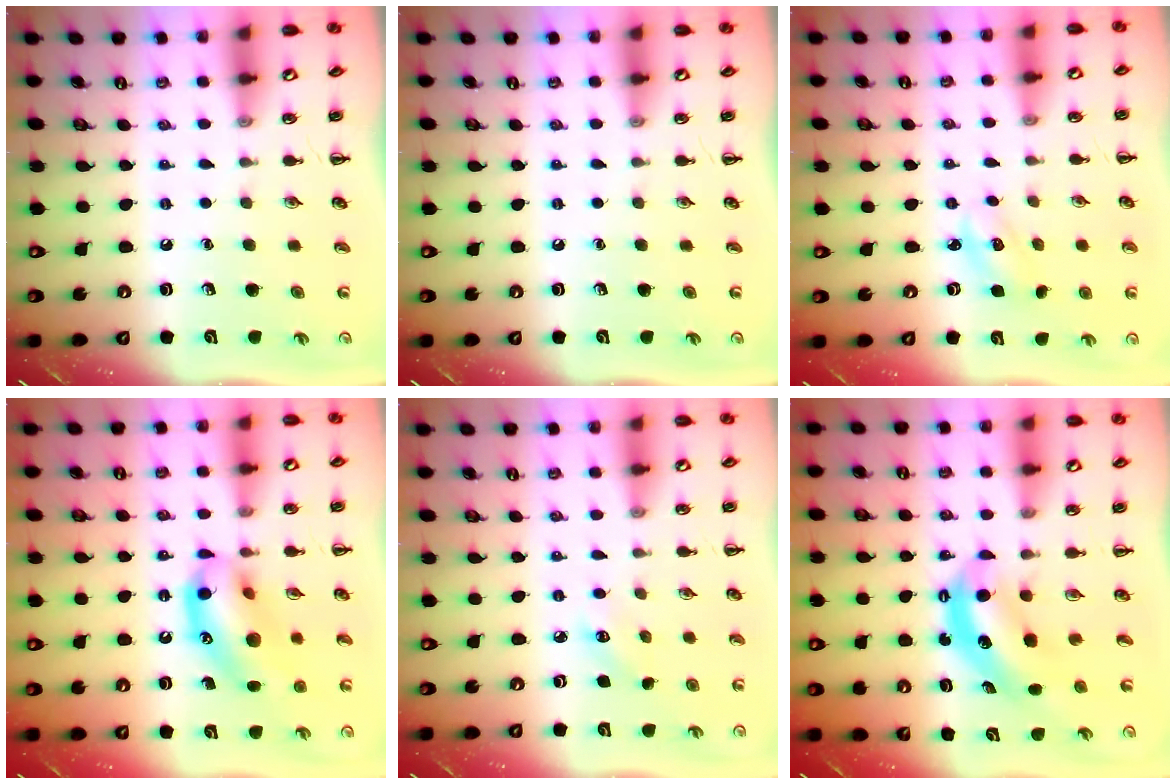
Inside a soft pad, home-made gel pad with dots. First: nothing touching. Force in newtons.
{"total": 0.0}
{"total": 2.8, "press": 2.8, "slide": 0.7}
{"total": 15.1, "press": 14.7, "slide": 3.3}
{"total": 3.5, "press": 3.4, "slide": 0.9}
{"total": 5.7, "press": 5.7, "slide": 0.5}